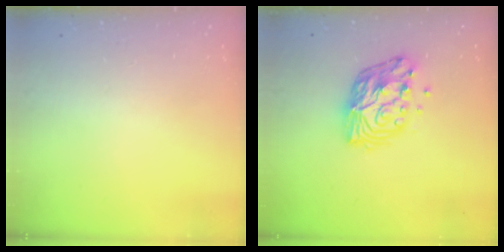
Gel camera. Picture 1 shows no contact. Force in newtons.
{"total": 11.7, "press": 11.7, "slide": 0.8}